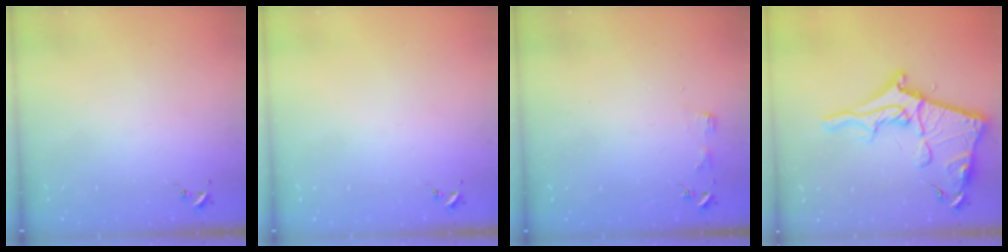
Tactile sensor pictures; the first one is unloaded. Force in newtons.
{"total": 0.0}
{"total": 3.4, "press": 3.3, "slide": 0.4}
{"total": 19.1, "press": 19.1, "slide": 1.4}